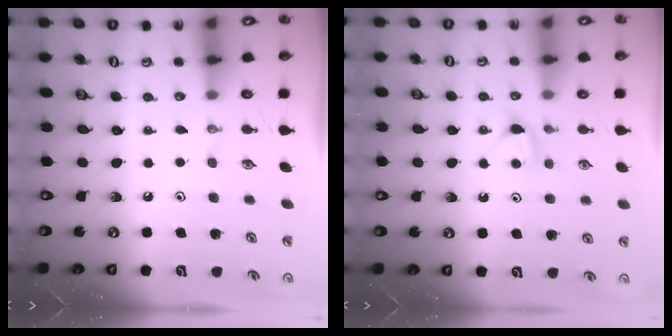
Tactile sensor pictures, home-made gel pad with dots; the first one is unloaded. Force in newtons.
{"total": 4.2, "press": 4.2, "slide": 0.5}